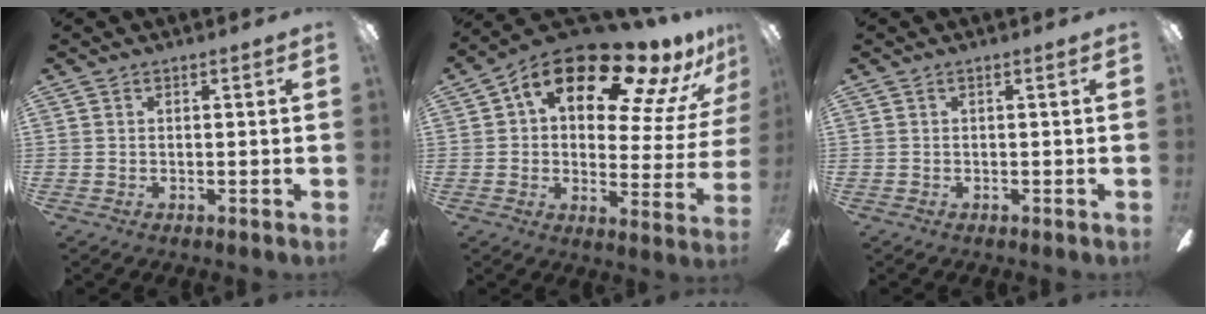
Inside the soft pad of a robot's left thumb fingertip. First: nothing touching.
{"total": 20.2, "force": [12.5, 8.5, 13.4], "torque": [-0.207, -0.077, 0.208]}
{"total": 0.0}